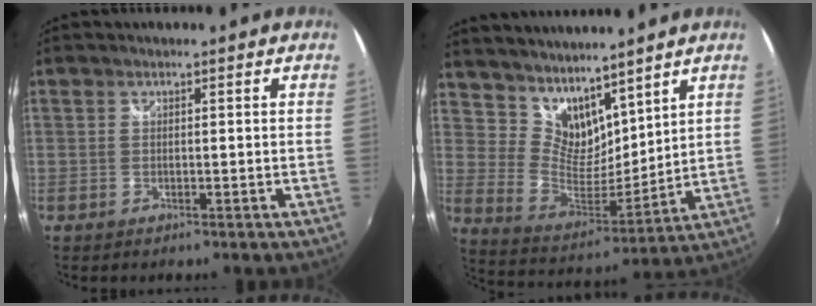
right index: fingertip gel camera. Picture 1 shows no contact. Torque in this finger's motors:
{"motor_torque": [0.13, 0.26, 0.01, 0.00]}